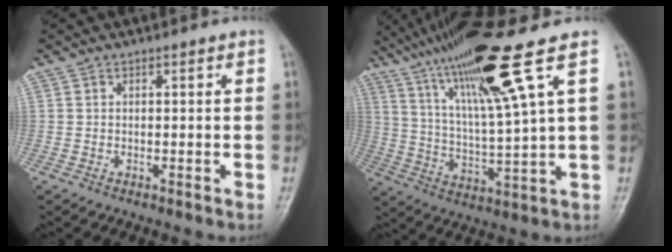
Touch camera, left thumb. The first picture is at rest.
{"total": 17.9, "force": [9.9, 0.2, 14.9], "torque": [-0.268, -0.033, 0.180]}